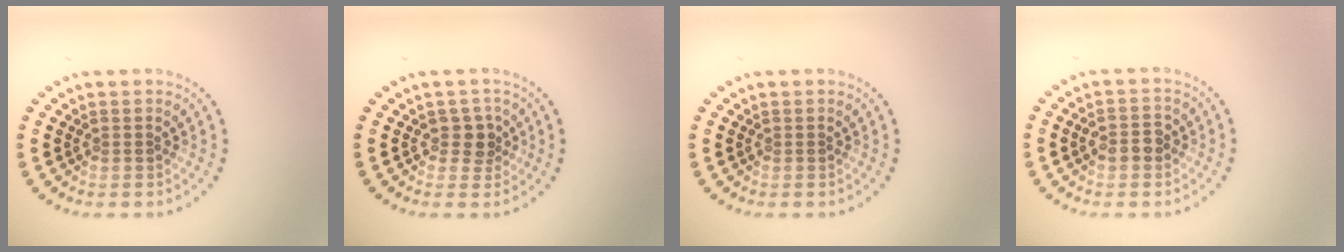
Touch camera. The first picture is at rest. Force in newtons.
{"total": 1.8, "press": 1.5, "slide": 1.0}
{"total": 0.0}
{"total": 2.1, "press": 2.0, "slide": 0.3}